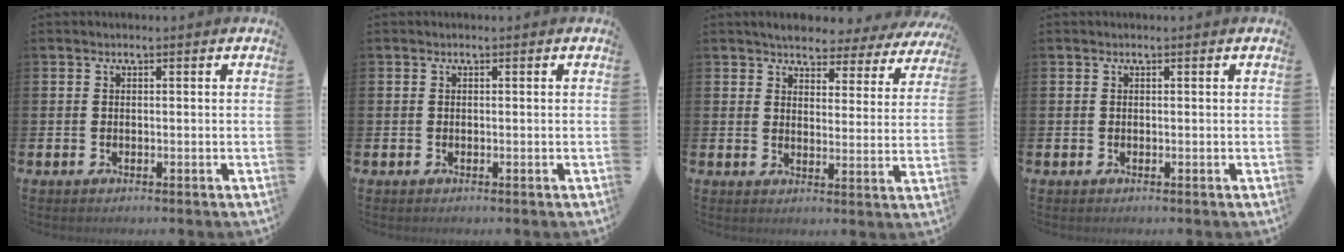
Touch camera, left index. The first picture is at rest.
{"total": 0.0}
{"total": 3.9, "force": [3.7, 1.0, 0.6], "torque": [-0.028, -0.028, 0.060]}
{"total": 0.0}